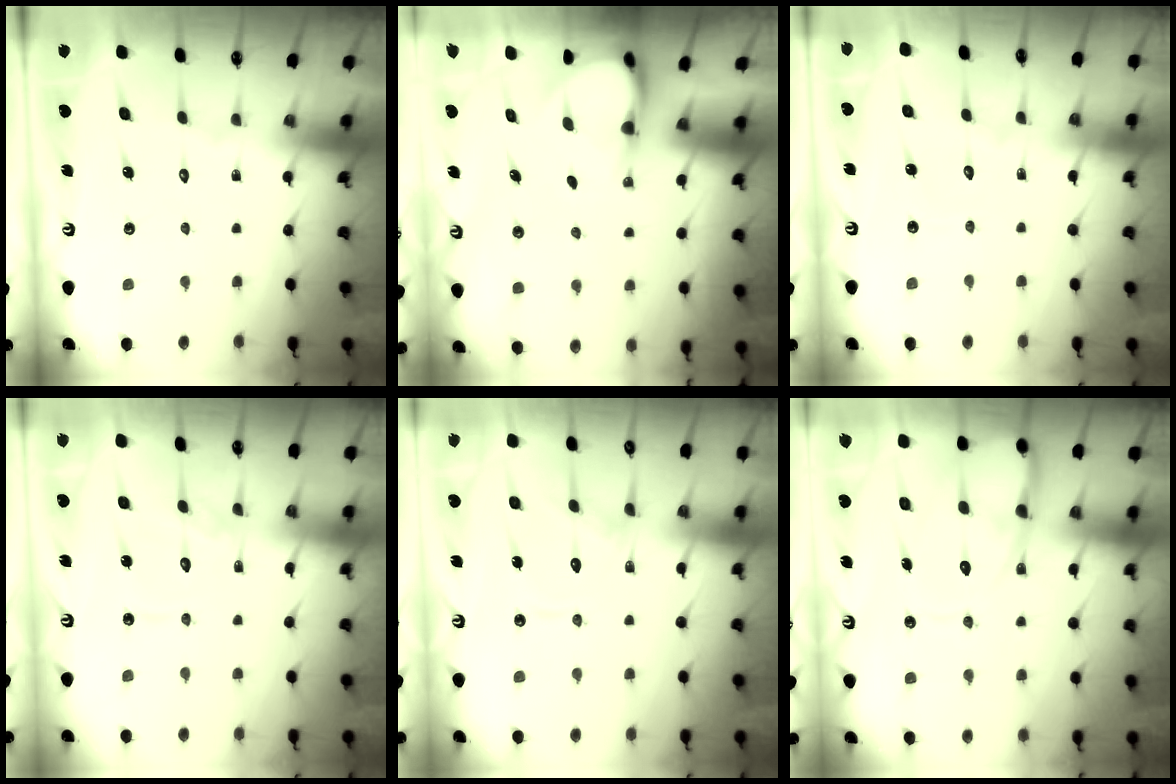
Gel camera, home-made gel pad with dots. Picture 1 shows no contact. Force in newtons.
{"total": 3.9, "press": 3.9, "slide": 0.3}
{"total": 2.8, "press": 2.8, "slide": 0.3}
{"total": 7.8, "press": 7.7, "slide": 0.6}
{"total": 11.5, "press": 11.4, "slide": 1.0}
{"total": 12.5, "press": 12.5, "slide": 1.3}